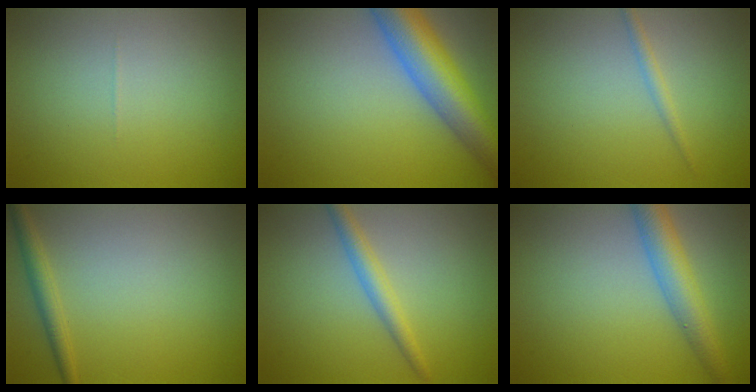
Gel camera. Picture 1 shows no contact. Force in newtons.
{"total": 8.5, "press": 8.5, "slide": 0.4}
{"total": 1.1, "press": 1.1, "slide": 0.0}
{"total": 1.8, "press": 1.8, "slide": 0.1}
{"total": 2.3, "press": 2.3, "slide": 0.0}
{"total": 4.5, "press": 4.5, "slide": 0.1}